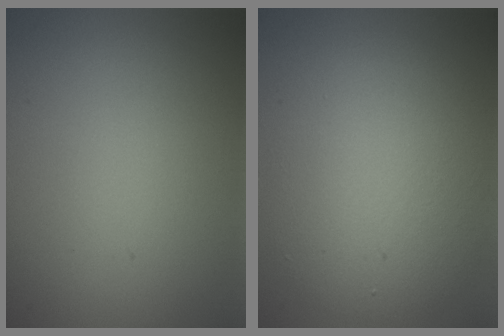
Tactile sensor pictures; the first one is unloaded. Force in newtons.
{"total": 6.5, "press": 6.5, "slide": 0.4}